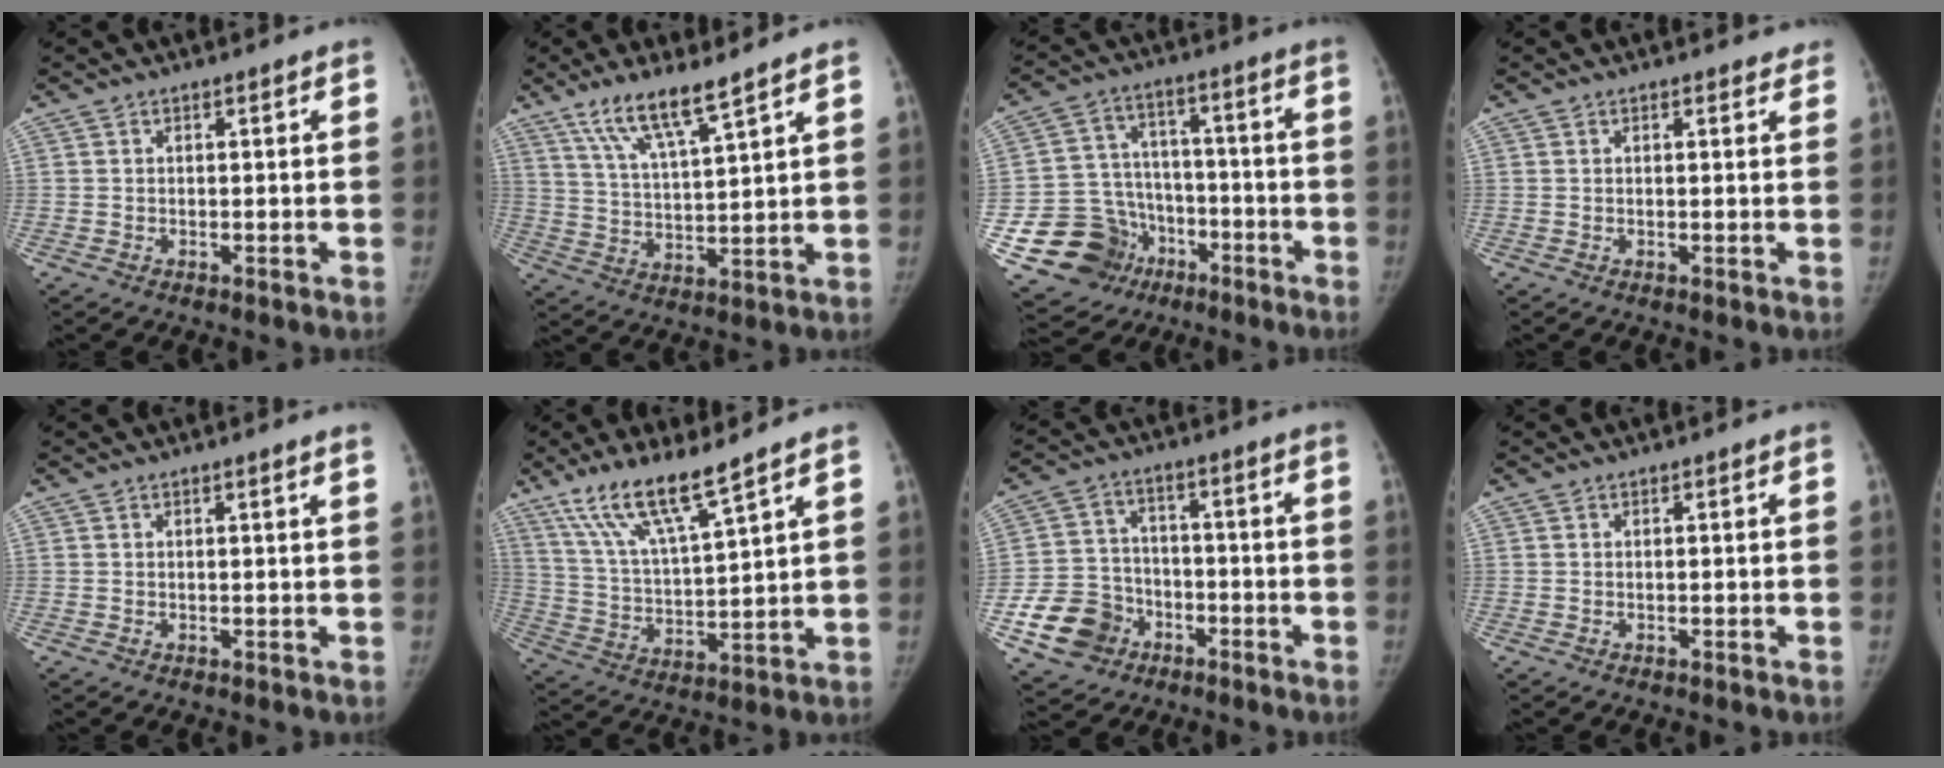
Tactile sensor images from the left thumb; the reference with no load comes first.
{"total": 9.7, "force": [6.9, 1.3, 6.7], "torque": [-0.120, -0.037, 0.139]}
{"total": 15.0, "force": [-6.3, 13.1, 3.8], "torque": [-0.033, 0.076, -0.091]}
{"total": 1.6, "force": [1.3, 0.6, 0.7], "torque": [0.001, -0.002, 0.010]}
{"total": 1.5, "force": [1.1, -0.3, 0.9], "torque": [-0.019, -0.001, 0.014]}
{"total": 12.6, "force": [9.2, 1.5, 8.5], "torque": [-0.155, -0.047, 0.186]}
{"total": 11.2, "force": [-5.2, 9.3, 3.4], "torque": [-0.035, 0.039, -0.088]}
{"total": 0.0}